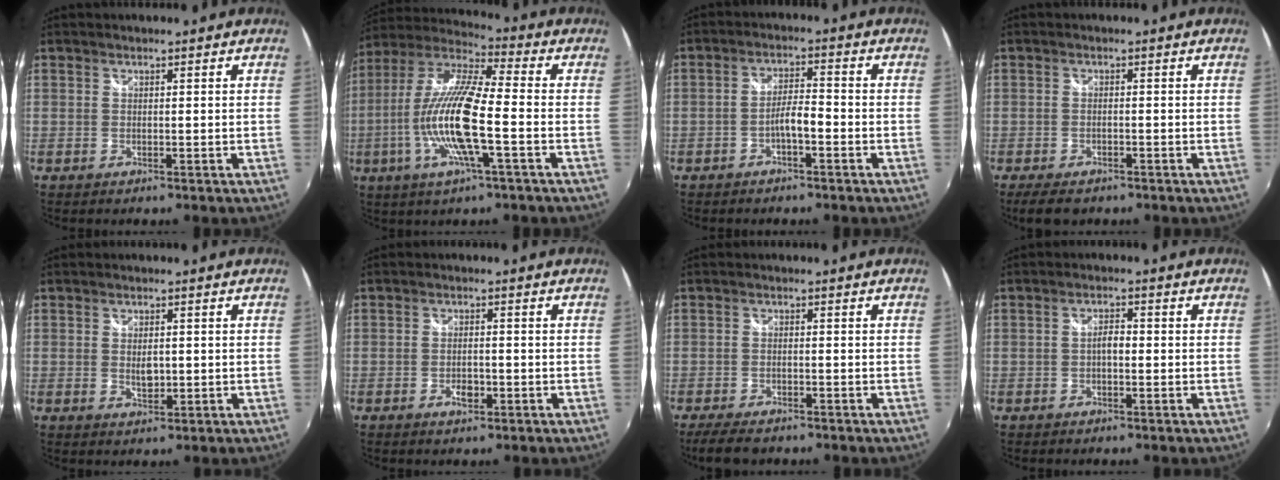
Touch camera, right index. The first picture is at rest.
{"total": 16.8, "force": [-4.1, 2.6, 16.1], "torque": [-0.307, -0.013, -0.082]}
{"total": 3.7, "force": [-2.2, 0.7, 3.0], "torque": [-0.061, 0.009, -0.037]}
{"total": 5.3, "force": [-3.8, 2.1, 3.0], "torque": [-0.069, -0.019, -0.062]}
{"total": 3.0, "force": [-0.1, 1.7, 2.4], "torque": [-0.039, -0.003, 0.000]}
{"total": 2.9, "force": [-1.3, 1.5, 2.2], "torque": [-0.040, -0.003, -0.022]}
{"total": 5.9, "force": [-4.6, 1.7, 3.2], "torque": [-0.079, -0.020, -0.081]}
{"total": 2.2, "force": [-0.5, 1.0, 1.9], "torque": [-0.035, 0.006, -0.010]}